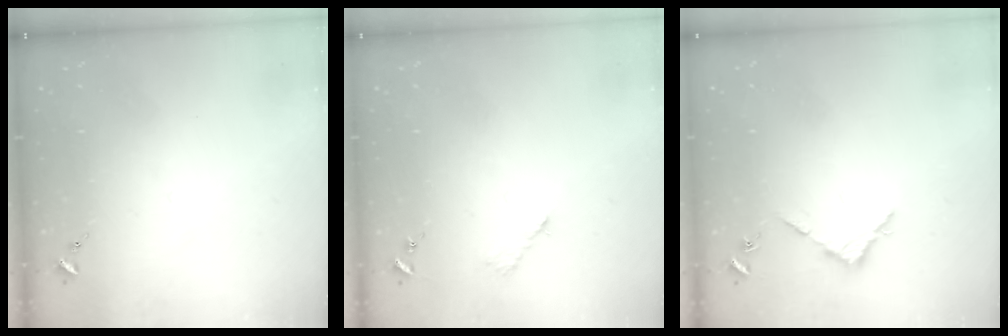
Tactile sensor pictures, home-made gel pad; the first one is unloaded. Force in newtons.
{"total": 2.6, "press": 2.6, "slide": 0.4}
{"total": 2.7, "press": 2.7, "slide": 0.3}